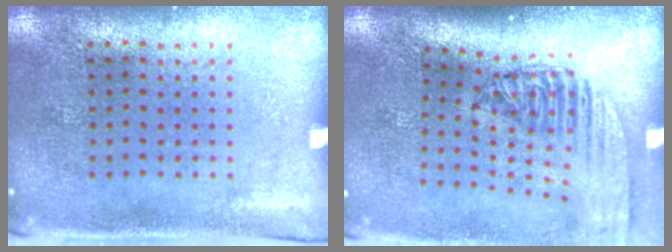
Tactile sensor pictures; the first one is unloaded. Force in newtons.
{"total": 2.4, "press": 1.8, "slide": 1.5}